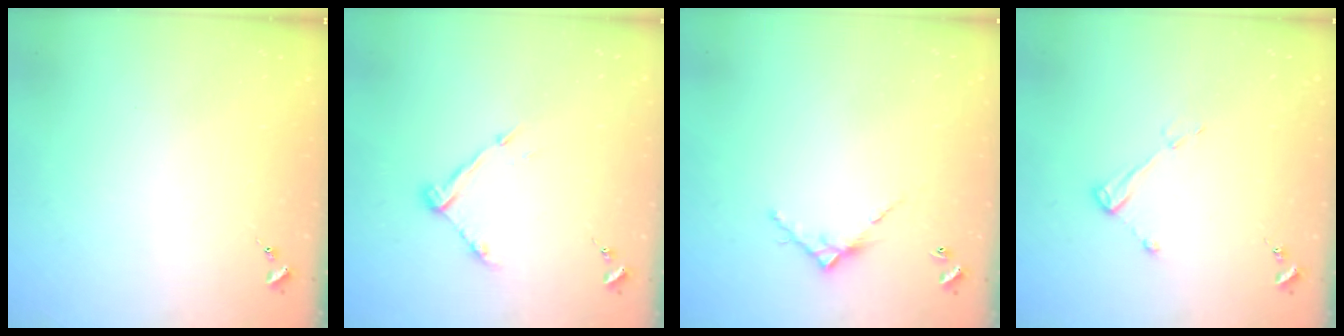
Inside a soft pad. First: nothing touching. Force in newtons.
{"total": 8.7, "press": 8.7, "slide": 0.5}
{"total": 6.3, "press": 6.3, "slide": 0.5}
{"total": 4.2, "press": 4.2, "slide": 0.6}